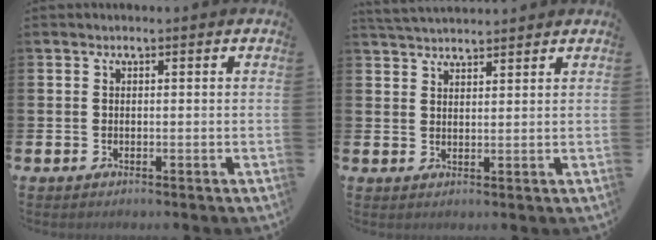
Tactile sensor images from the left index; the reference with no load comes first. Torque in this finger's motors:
{"motor_torque": [0.91, -1.23, 0.07, 0.10]}